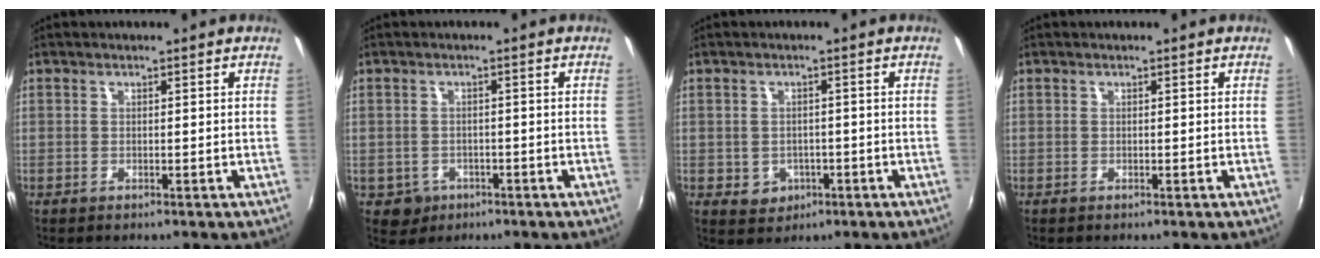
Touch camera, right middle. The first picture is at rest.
{"total": 2.9, "force": [-1.0, 2.6, 0.5], "torque": [-0.017, -0.001, -0.008]}
{"total": 4.3, "force": [-1.2, 3.9, 1.4], "torque": [-0.037, 0.003, -0.006]}
{"total": 0.0}